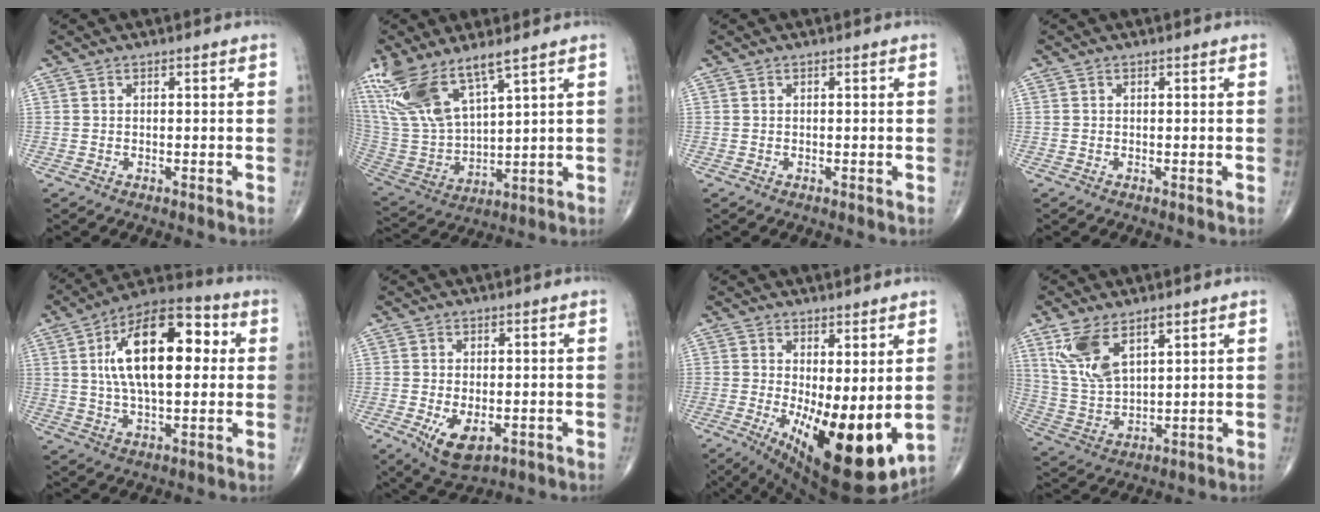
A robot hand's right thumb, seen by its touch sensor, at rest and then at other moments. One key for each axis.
{"total": 15.7, "fx": 10.3, "fy": 5.1, "fz": 10.7, "tx": -0.228, "ty": -0.040, "tz": 0.223}
{"total": 0.0}
{"total": 0.0}
{"total": 20.0, "fx": 3.7, "fy": 9.6, "fz": 17.2, "tx": -0.265, "ty": 0.021, "tz": 0.053}
{"total": 7.1, "fx": -2.1, "fy": 3.8, "fz": 5.6, "tx": -0.092, "ty": -0.009, "tz": -0.024}
{"total": 16.6, "fx": -1.4, "fy": 6.3, "fz": 15.4, "tx": -0.235, "ty": -0.041, "tz": 0.002}
{"total": 10.9, "fx": 5.8, "fy": 5.2, "fz": 7.7, "tx": -0.146, "ty": -0.017, "tz": 0.128}